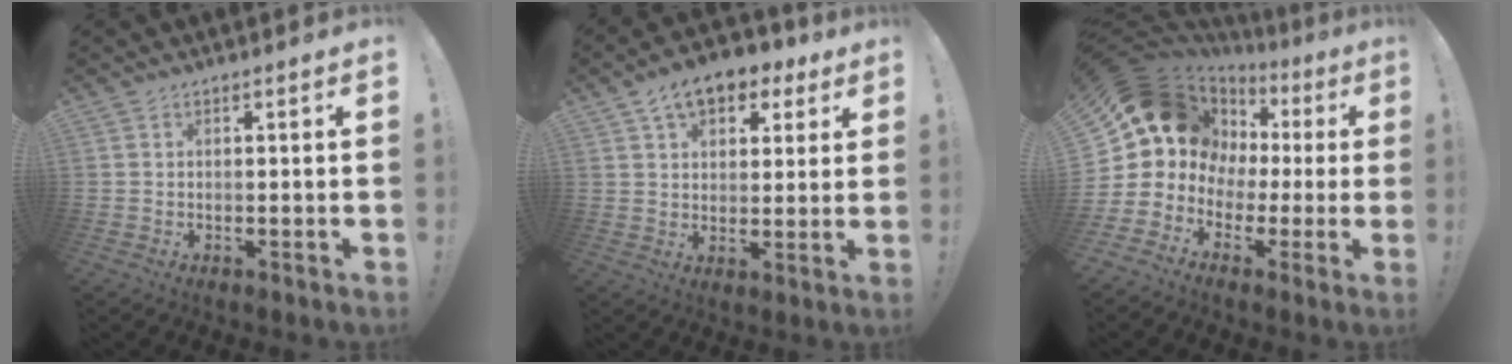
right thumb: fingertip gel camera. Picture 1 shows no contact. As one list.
[{"total": 10.7, "force": [6.0, 6.7, 5.8], "torque": [-0.092, -0.025, 0.115]}, {"total": 14.4, "force": [4.6, 12.1, 6.4], "torque": [-0.113, -0.028, 0.109]}]